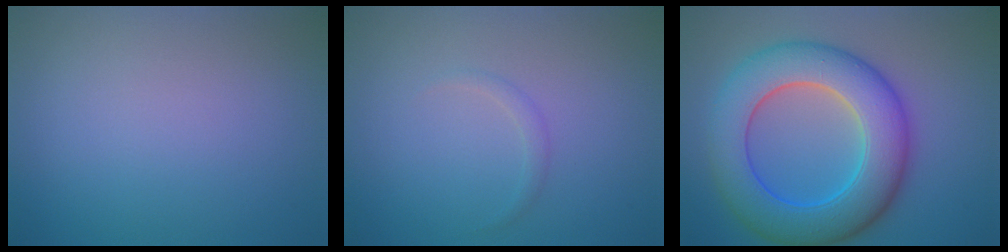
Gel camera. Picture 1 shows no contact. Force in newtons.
{"total": 0.7, "press": 0.7, "slide": 0.0}
{"total": 10.2, "press": 10.2, "slide": 0.2}